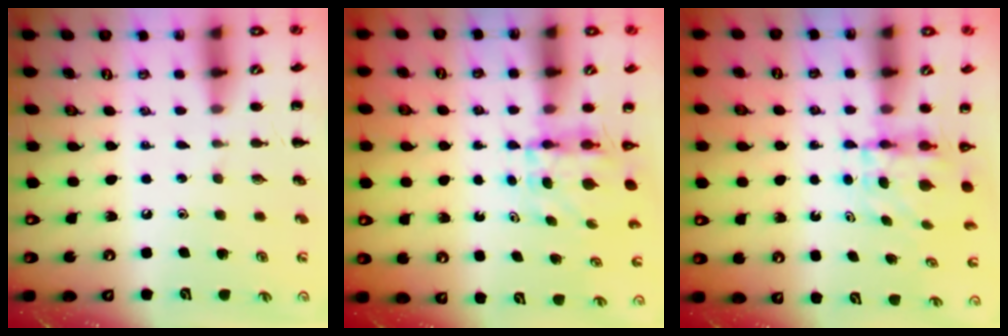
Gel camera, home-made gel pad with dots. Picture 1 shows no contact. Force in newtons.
{"total": 3.9, "press": 3.9, "slide": 0.3}
{"total": 4.6, "press": 4.5, "slide": 0.6}